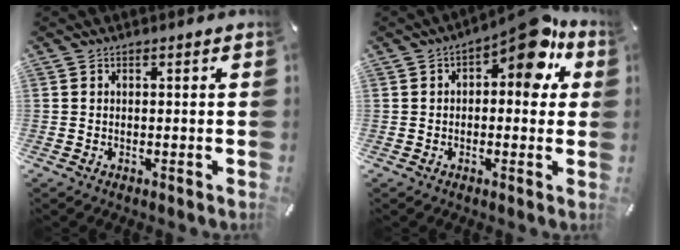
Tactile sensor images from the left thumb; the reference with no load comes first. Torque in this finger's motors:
{"motor_torque": [1.08, 0.97, 0.70, 0.34, 0.03]}